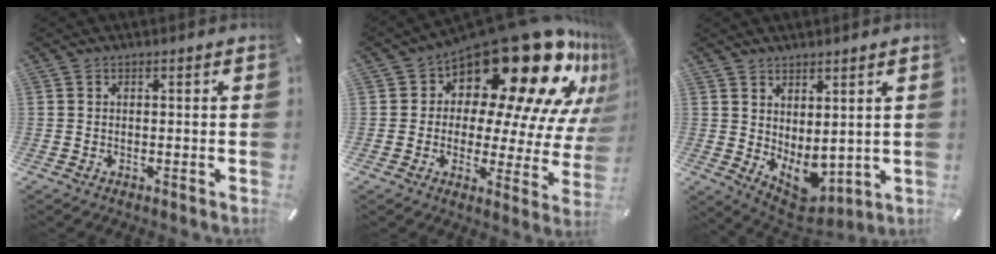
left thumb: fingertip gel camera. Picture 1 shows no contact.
{"total": 25.3, "force": [17.0, 10.7, 15.4], "torque": [-0.203, -0.147, 0.284]}
{"total": 5.7, "force": [0.6, 4.7, 3.1], "torque": [-0.048, -0.025, 0.017]}